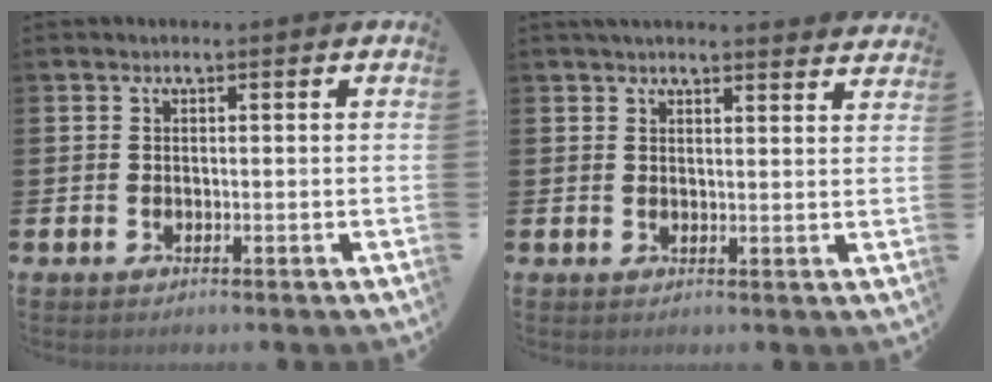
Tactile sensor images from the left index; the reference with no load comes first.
{"total": 3.0, "force": [3.0, 0.0, 0.4], "torque": [-0.009, -0.015, 0.053]}